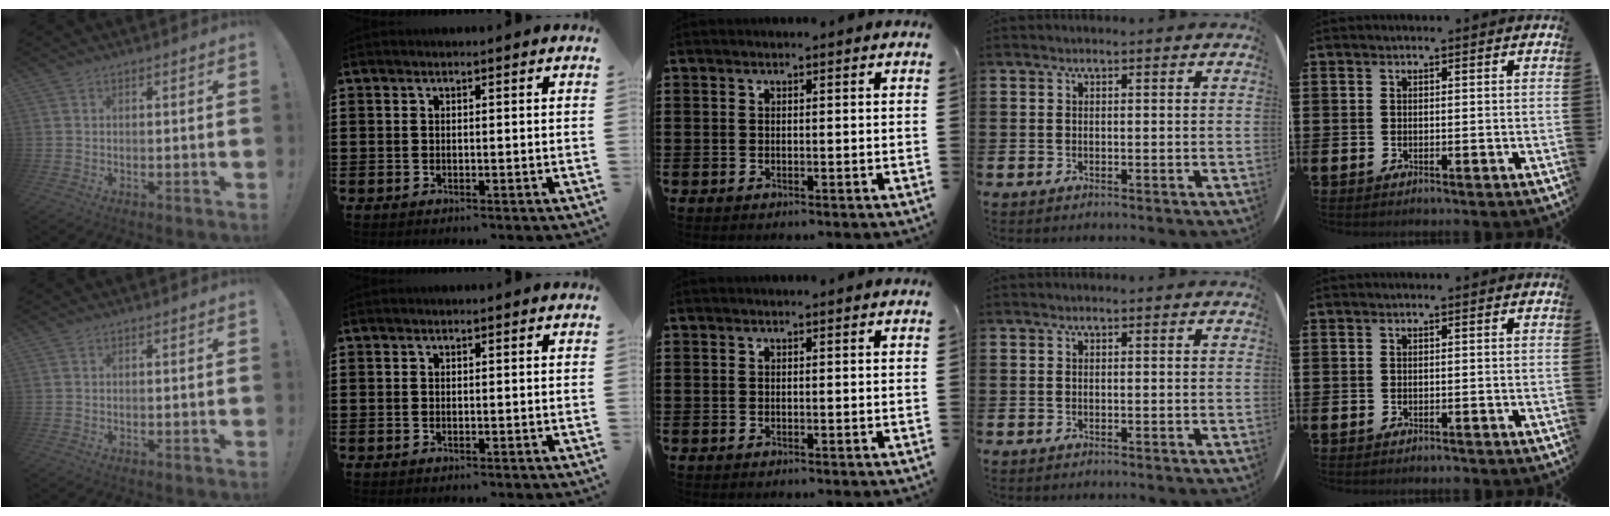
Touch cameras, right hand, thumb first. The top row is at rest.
{}